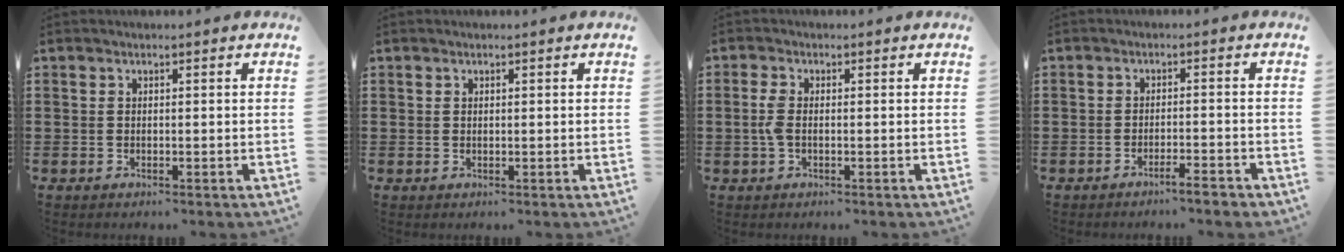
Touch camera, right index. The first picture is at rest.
{"total": 0.0}
{"total": 2.6, "force": [-0.4, 1.0, 2.3], "torque": [-0.058, -0.005, -0.012]}
{"total": 2.7, "force": [-2.5, -0.2, 1.1], "torque": [-0.017, -0.001, -0.048]}